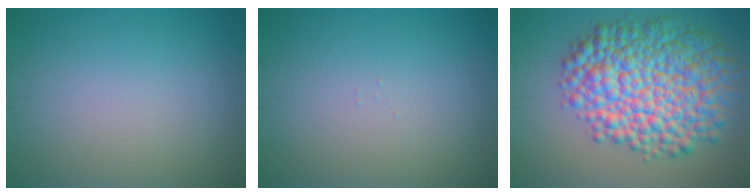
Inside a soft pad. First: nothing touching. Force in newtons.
{"total": 0.0}
{"total": 11.6, "press": 11.5, "slide": 0.3}